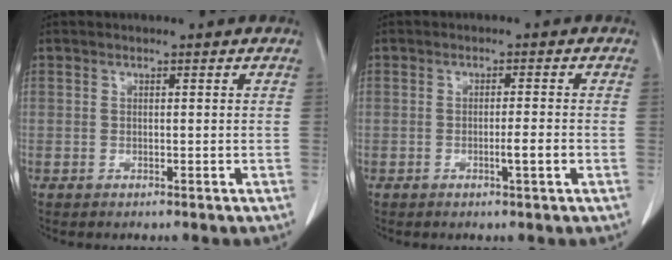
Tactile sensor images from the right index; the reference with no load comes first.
{"total": 2.6, "force": [-0.8, -0.2, 2.4], "torque": [-0.039, -0.003, -0.014]}